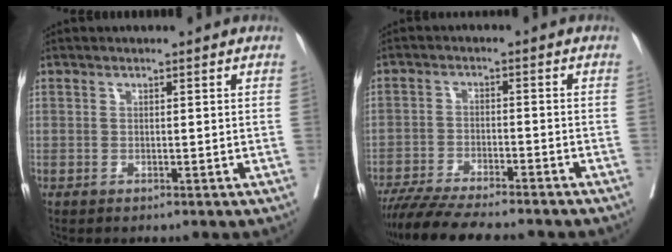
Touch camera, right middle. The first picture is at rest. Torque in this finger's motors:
{"motor_torque": [0.93, -0.94, 0.18, 0.08]}